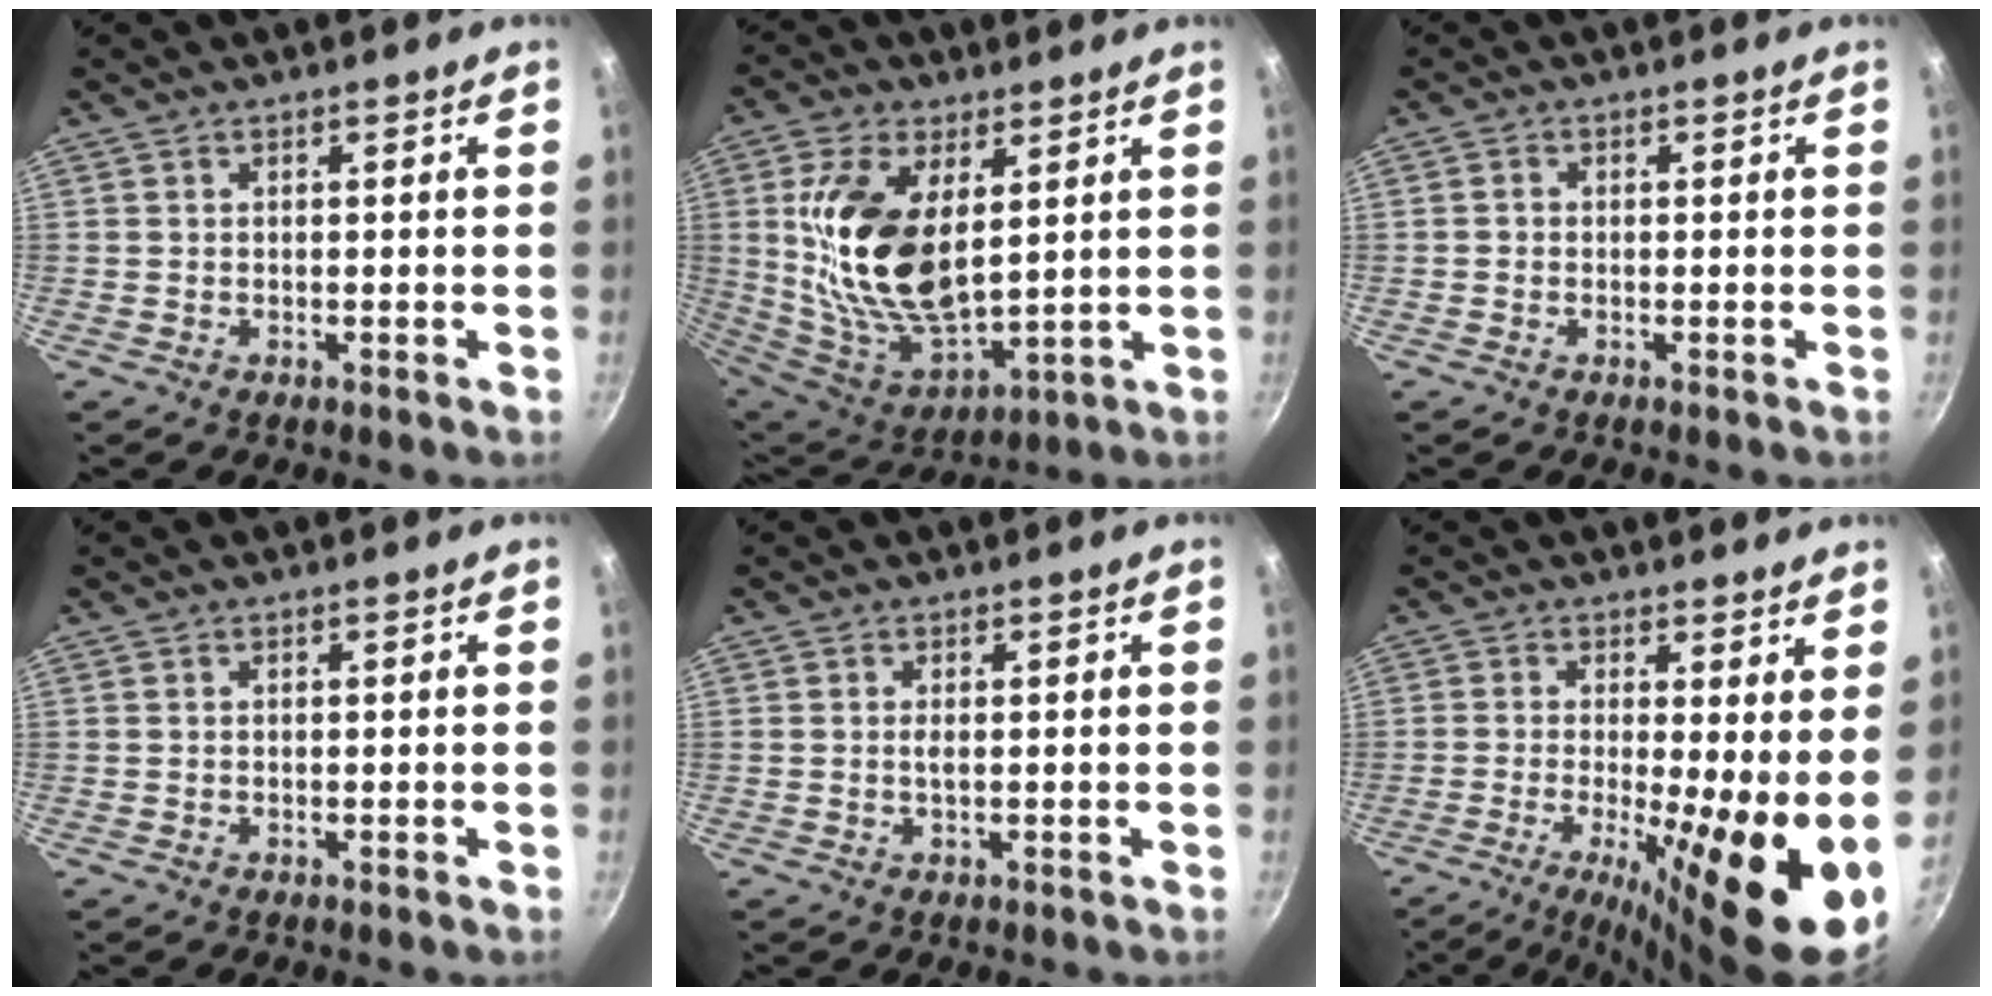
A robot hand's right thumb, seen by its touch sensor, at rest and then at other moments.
{"total": 19.3, "force": [4.4, 10.3, 15.8], "torque": [-0.295, -0.028, 0.098]}
{"total": 0.9, "force": [-0.3, 0.8, 0.3], "torque": [-0.004, 0.003, -0.007]}
{"total": 0.0}
{"total": 1.0, "force": [0.1, 0.3, 1.0], "torque": [-0.022, 0.000, 0.001]}
{"total": 14.5, "force": [-1.5, 3.0, 14.1], "torque": [-0.212, -0.024, -0.025]}